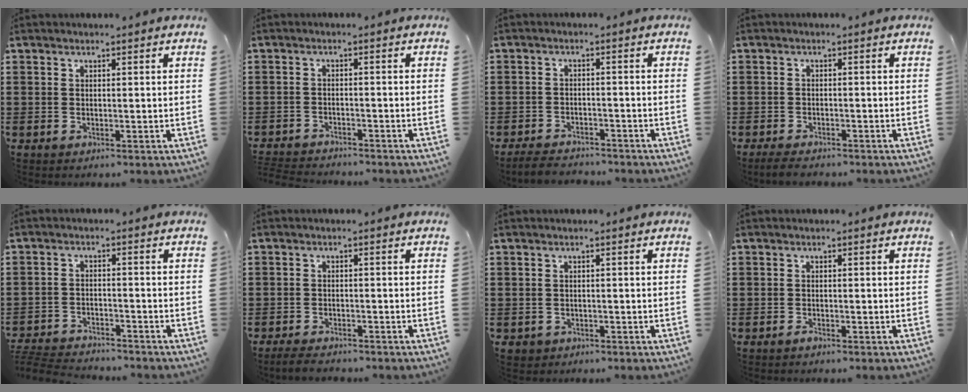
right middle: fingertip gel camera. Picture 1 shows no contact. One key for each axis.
{"total": 2.7, "fx": -2.7, "fy": 0.3, "fz": -0.2, "tx": -0.003, "ty": -0.001, "tz": -0.060}
{"total": 3.3, "fx": -3.2, "fy": 0.7, "fz": 0.2, "tx": -0.007, "ty": 0.005, "tz": -0.069}
{"total": 2.3, "fx": -2.1, "fy": 0.6, "fz": 0.4, "tx": -0.017, "ty": 0.001, "tz": -0.047}
{"total": 4.5, "fx": -4.4, "fy": 0.6, "fz": 0.4, "tx": -0.012, "ty": 0.005, "tz": -0.094}
{"total": 2.6, "fx": -2.5, "fy": 0.6, "fz": 0.3, "tx": -0.015, "ty": 0.001, "tz": -0.056}
{"total": 1.0, "fx": -0.7, "fy": 0.8, "fz": 0.0, "tx": -0.003, "ty": 0.004, "tz": -0.017}
{"total": 0.9, "fx": -0.8, "fy": 0.3, "fz": 0.3, "tx": -0.008, "ty": -0.002, "tz": -0.016}